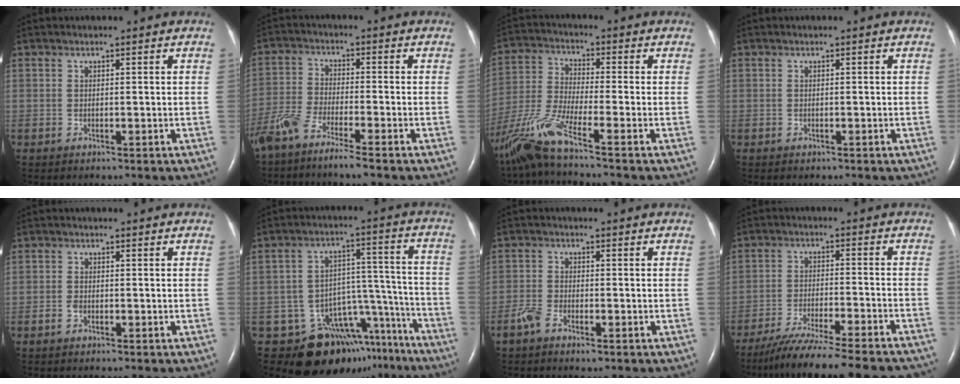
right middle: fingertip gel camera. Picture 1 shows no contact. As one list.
[{"total": 6.9, "force": [-5.5, 0.0, 4.2], "torque": [-0.095, -0.016, -0.111]}, {"total": 10.5, "force": [-7.8, -0.9, 7.0], "torque": [-0.158, -0.031, -0.154]}, {"total": 1.0, "force": [-0.7, 0.4, 0.4], "torque": [-0.013, -0.001, -0.005]}, {"total": 0.9, "force": [-0.6, 0.5, 0.5], "torque": [-0.013, 0.001, -0.011]}, {"total": 15.5, "force": [-12.4, 8.2, 4.6], "torque": [-0.035, 0.074, -0.162]}, {"total": 3.3, "force": [-2.2, 1.2, 2.1], "torque": [-0.049, -0.001, -0.042]}, {"total": 20.2, "force": [-18.0, 0.8, 9.1], "torque": [-0.114, -0.041, -0.259]}]